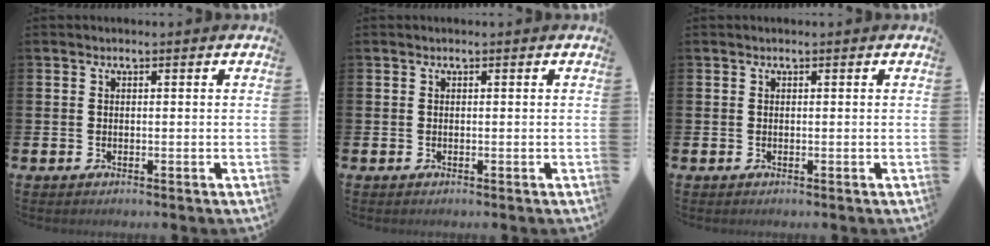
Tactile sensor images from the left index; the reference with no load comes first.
{"total": 0.0}
{"total": 0.0}